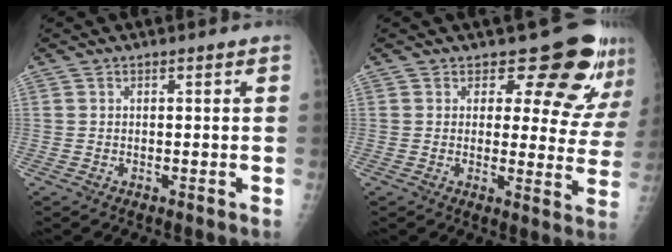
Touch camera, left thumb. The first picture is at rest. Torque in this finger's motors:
{"motor_torque": [-0.09, 0.42, -0.12, -0.13, 0.02]}